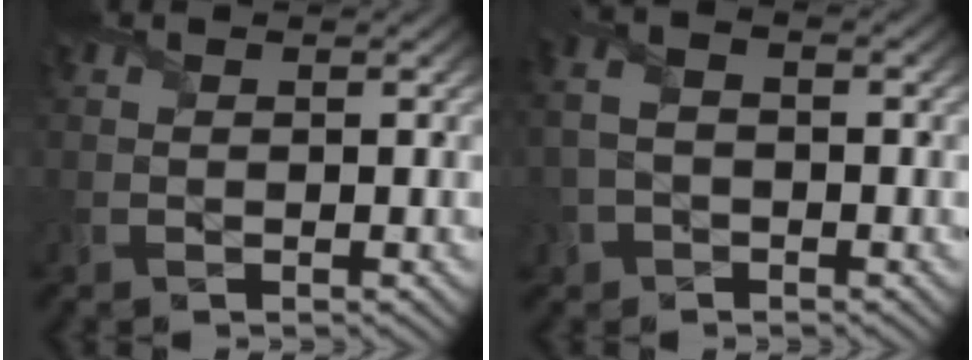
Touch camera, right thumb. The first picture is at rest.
{"total": 4.8, "force": [-0.6, 3.4, 3.3], "torque": [-0.085, 0.008, -0.012]}